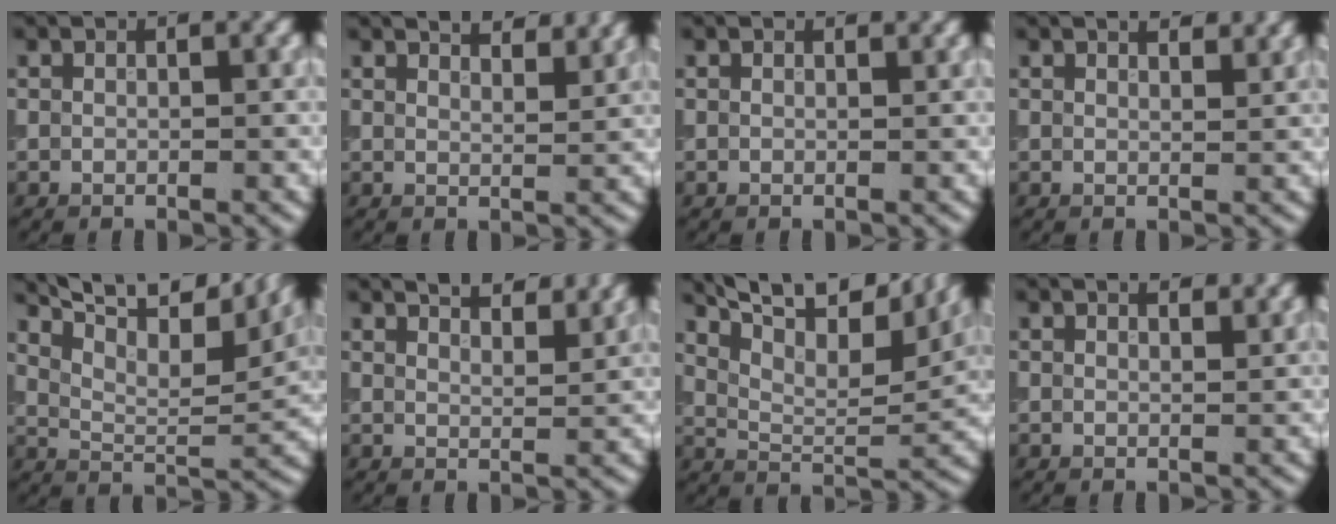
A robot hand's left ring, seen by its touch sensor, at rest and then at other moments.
{"total": 4.6, "force": [3.9, 1.1, 2.1], "torque": [-0.016, 0.018, 0.029]}
{"total": 1.1, "force": [1.0, 0.1, 0.3], "torque": [-0.014, -0.005, 0.008]}
{"total": 2.2, "force": [1.9, 0.4, 1.0], "torque": [-0.015, 0.006, 0.018]}
{"total": 11.6, "force": [8.6, 3.1, 7.1], "torque": [-0.125, 0.018, 0.132]}
{"total": 5.6, "force": [4.6, 1.5, 2.9], "torque": [-0.021, 0.023, 0.034]}
{"total": 11.3, "force": [8.4, 3.1, 6.9], "torque": [-0.126, 0.014, 0.129]}
{"total": 1.7, "force": [1.5, 0.2, 0.8], "torque": [-0.017, 0.000, 0.017]}